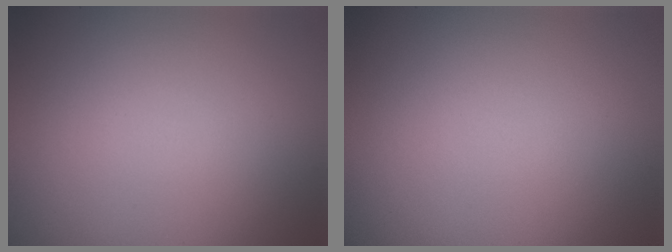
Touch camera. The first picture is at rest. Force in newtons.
{"total": 0.0}